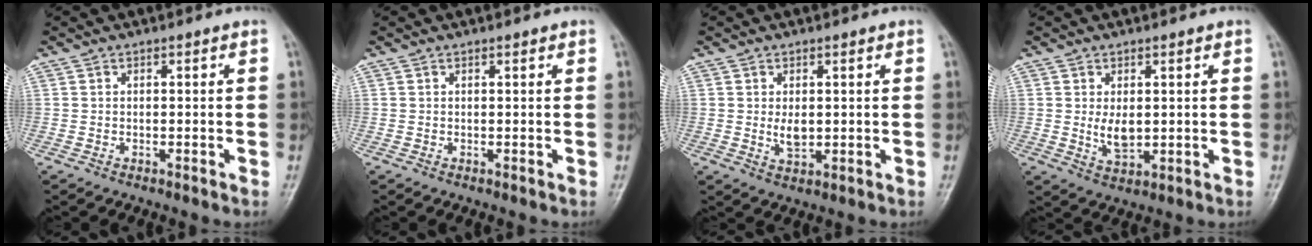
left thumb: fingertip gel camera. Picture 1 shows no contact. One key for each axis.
{"total": 0.5, "fx": 0.4, "fy": 0.3, "fz": 0.3, "tx": 0.002, "ty": -0.002, "tz": 0.003}
{"total": 3.4, "fx": 0.3, "fy": 2.2, "fz": 2.6, "tx": -0.035, "ty": -0.008, "tz": 0.010}
{"total": 4.6, "fx": 0.5, "fy": 2.9, "fz": 3.6, "tx": -0.050, "ty": -0.012, "tz": 0.016}